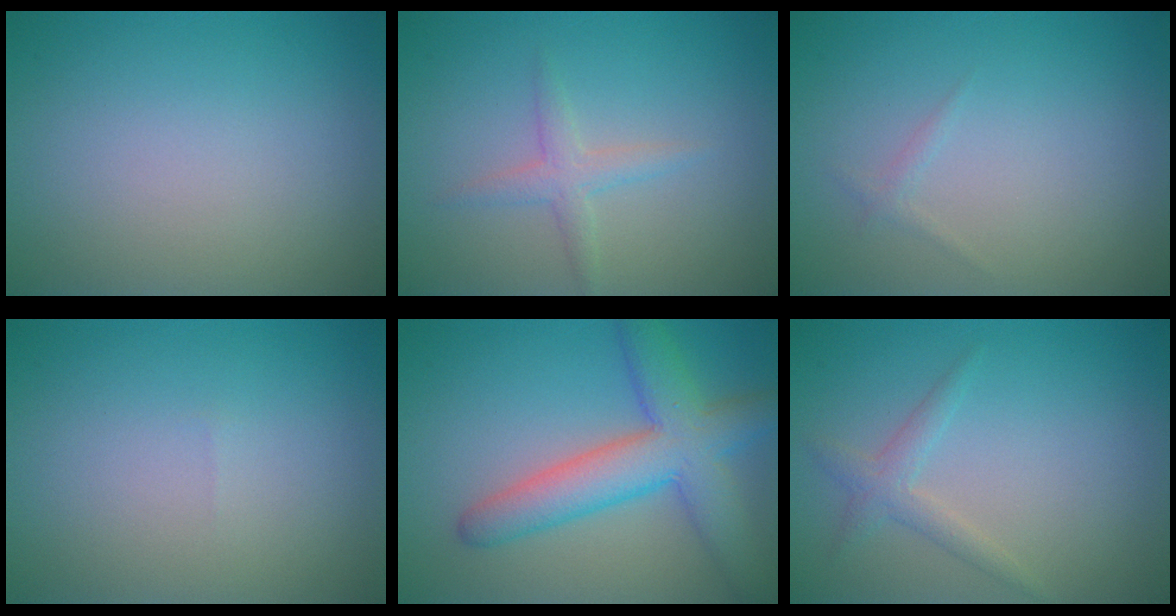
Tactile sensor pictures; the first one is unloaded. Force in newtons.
{"total": 1.8, "press": 1.8, "slide": 0.0}
{"total": 0.6, "press": 0.6, "slide": 0.1}
{"total": 0.0}
{"total": 6.9, "press": 6.9, "slide": 0.2}
{"total": 1.8, "press": 1.8, "slide": 0.1}